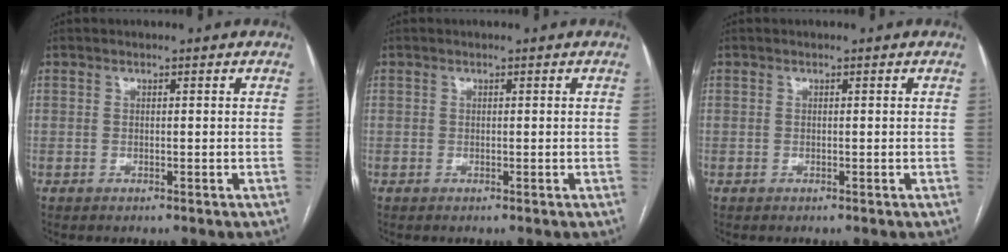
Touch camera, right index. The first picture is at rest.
{"total": 0.0}
{"total": 0.0}